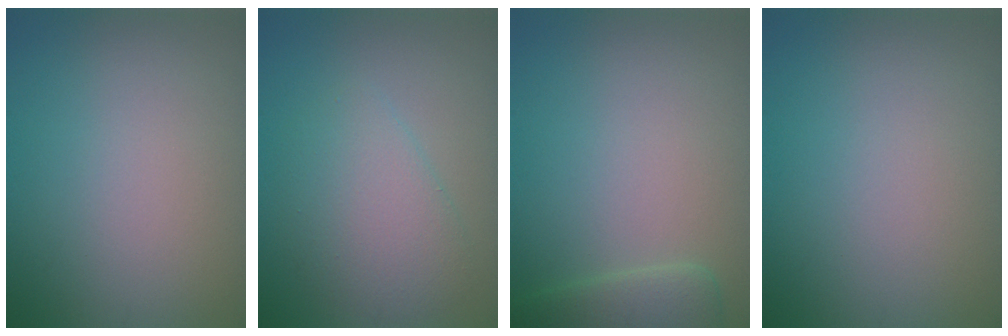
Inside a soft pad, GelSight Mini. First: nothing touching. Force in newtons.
{"total": 3.5, "press": 3.5, "slide": 0.2}
{"total": 2.9, "press": 2.9, "slide": 0.3}
{"total": 0.0}